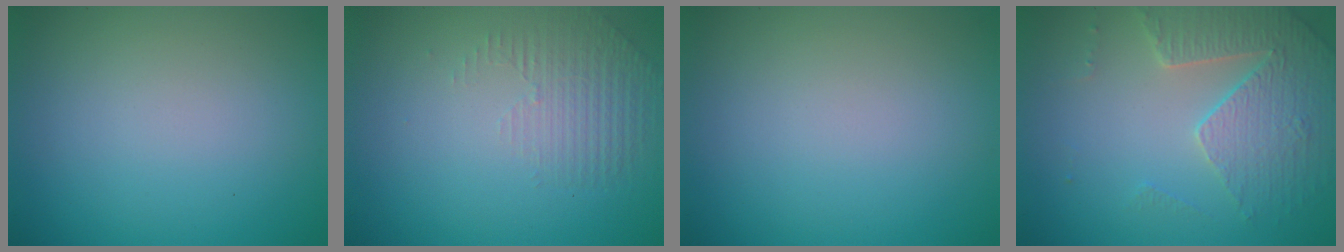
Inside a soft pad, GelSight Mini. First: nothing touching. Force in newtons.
{"total": 1.3, "press": 0.5, "slide": 1.2}
{"total": 0.0}
{"total": 3.7, "press": 3.6, "slide": 0.8}